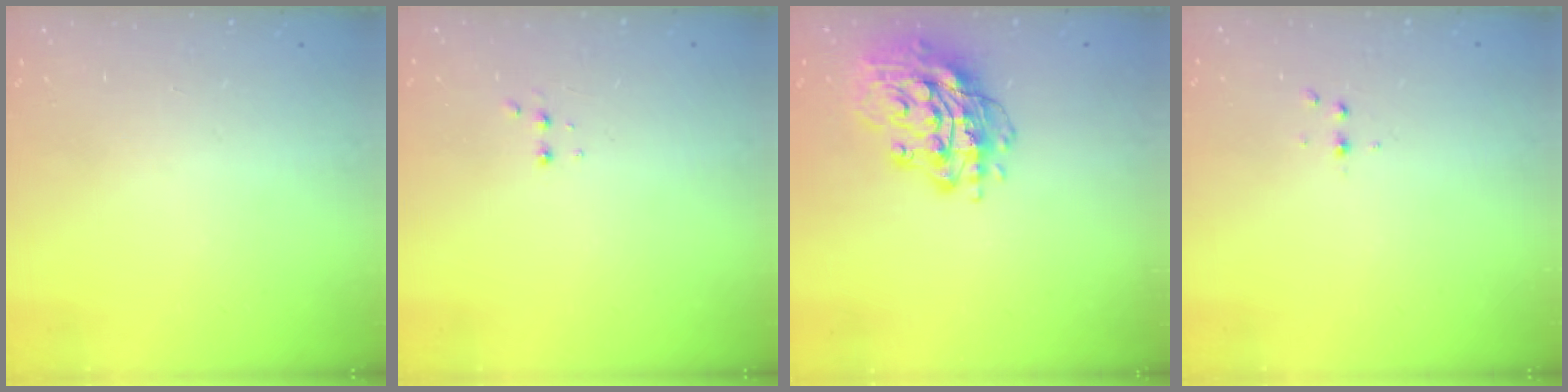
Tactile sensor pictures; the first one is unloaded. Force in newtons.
{"total": 2.5, "press": 2.4, "slide": 0.8}
{"total": 15.9, "press": 15.8, "slide": 1.3}
{"total": 3.2, "press": 3.1, "slide": 0.4}